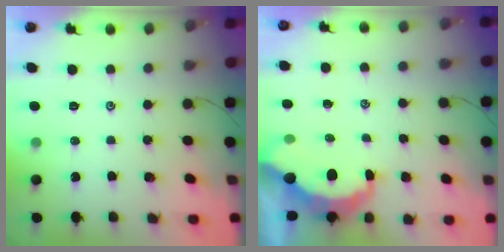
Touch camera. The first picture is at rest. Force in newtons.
{"total": 7.0, "press": 7.0, "slide": 0.8}